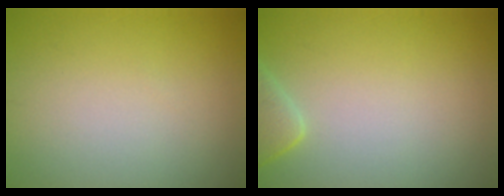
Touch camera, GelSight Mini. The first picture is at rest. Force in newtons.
{"total": 2.4, "press": 2.4, "slide": 0.3}